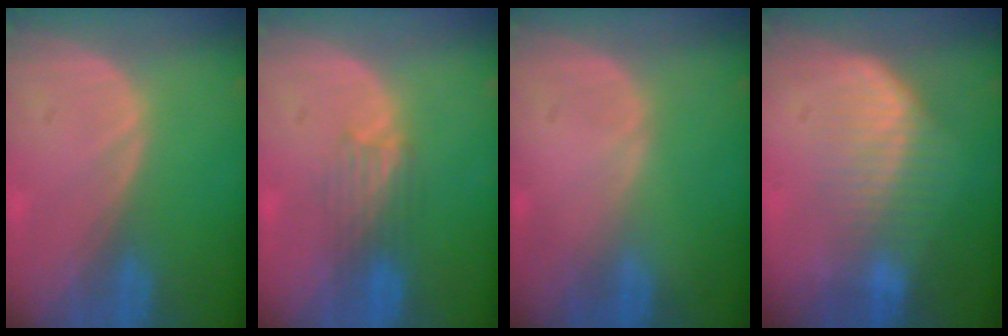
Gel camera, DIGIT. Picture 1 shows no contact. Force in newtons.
{"total": 3.4, "press": 3.3, "slide": 0.5}
{"total": 0.0}
{"total": 6.5, "press": 6.0, "slide": 2.4}